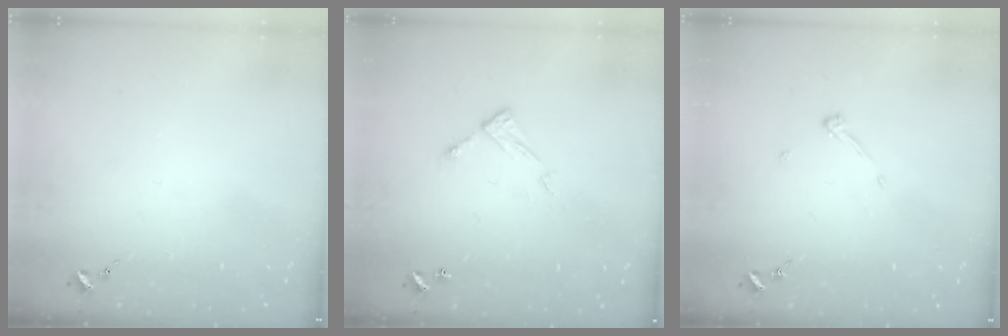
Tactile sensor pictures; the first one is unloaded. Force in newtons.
{"total": 6.3, "press": 6.3, "slide": 0.4}
{"total": 3.6, "press": 3.6, "slide": 0.4}